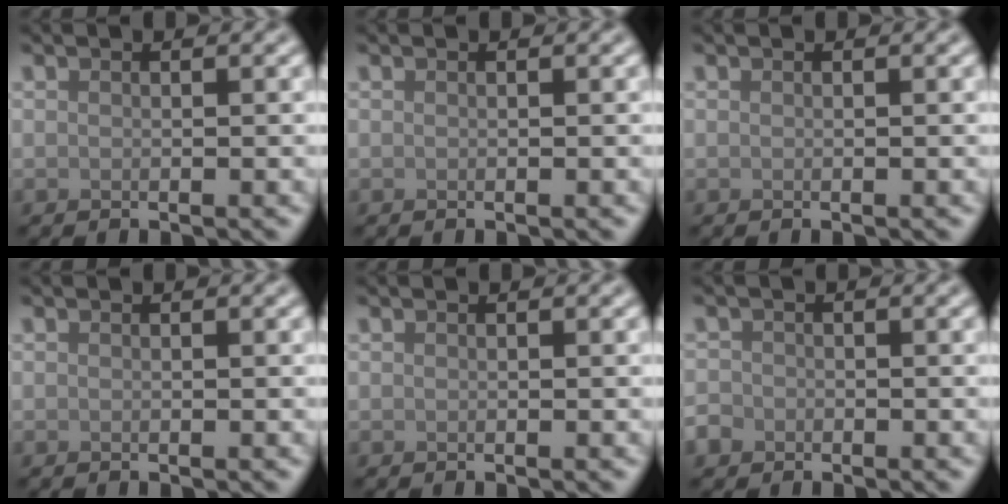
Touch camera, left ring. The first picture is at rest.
{"total": 0.0}
{"total": 0.0}
{"total": 0.0}
{"total": 0.0}
{"total": 1.5, "force": [-0.7, 1.3, 0.2], "torque": [0.002, 0.002, -0.018]}